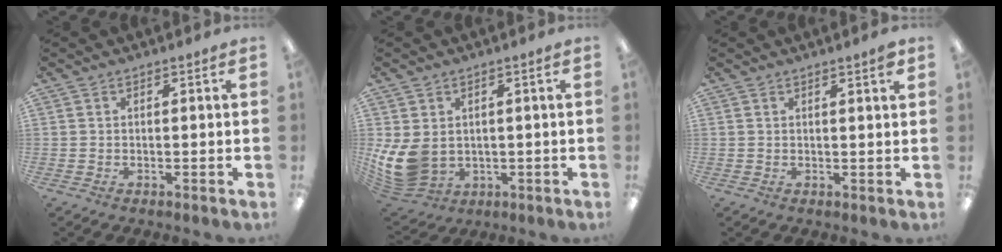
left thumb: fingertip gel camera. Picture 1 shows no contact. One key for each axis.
{"total": 10.2, "fx": 0.4, "fy": 7.9, "fz": 6.4, "tx": -0.150, "ty": -0.006, "tz": 0.014}
{"total": 2.2, "fx": 1.6, "fy": 0.1, "fz": 1.6, "tx": -0.027, "ty": -0.003, "tz": 0.024}